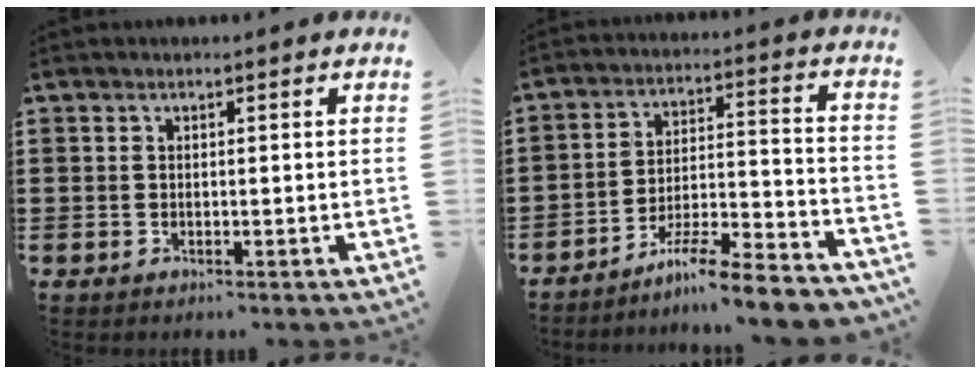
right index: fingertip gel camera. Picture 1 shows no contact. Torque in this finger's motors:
{"motor_torque": [1.15, 1.00, 0.17, 0.06]}